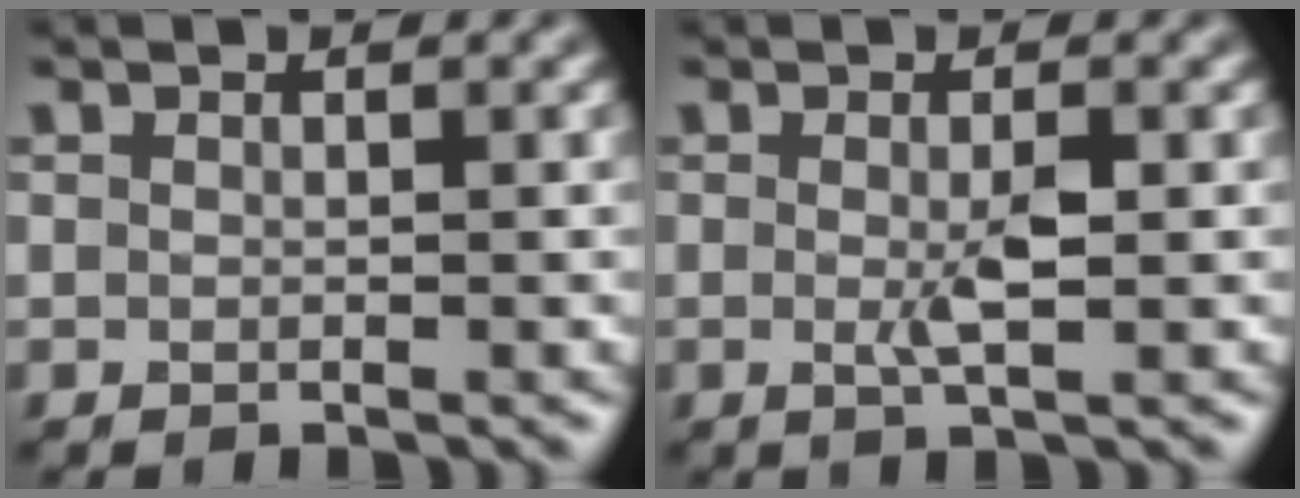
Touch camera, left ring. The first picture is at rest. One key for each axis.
{"total": 2.1, "fx": -0.5, "fy": 0.3, "fz": 2.0, "tx": -0.038, "ty": -0.004, "tz": -0.008}